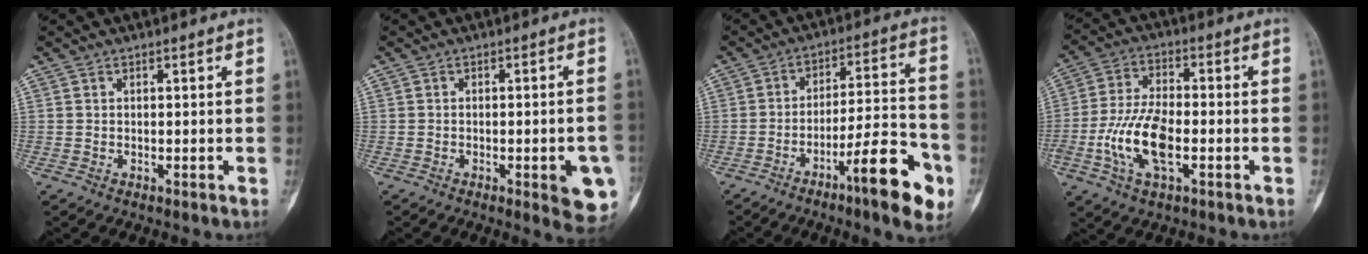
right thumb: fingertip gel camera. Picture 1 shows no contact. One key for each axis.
{"total": 8.4, "fx": -2.7, "fy": 2.4, "fz": 7.5, "tx": -0.074, "ty": 0.004, "tz": -0.024}
{"total": 15.4, "fx": -7.5, "fy": 3.2, "fz": 13.1, "tx": -0.182, "ty": 0.051, "tz": -0.108}
{"total": 12.0, "fx": -3.1, "fy": 5.7, "fz": 10.2, "tx": -0.209, "ty": 0.016, "tz": -0.060}